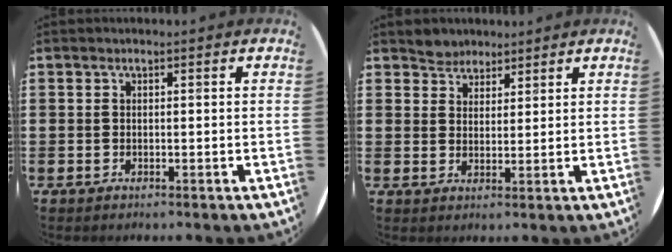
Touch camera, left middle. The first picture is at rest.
{"total": 2.9, "force": [2.5, 1.3, -0.5], "torque": [0.001, 0.002, 0.051]}